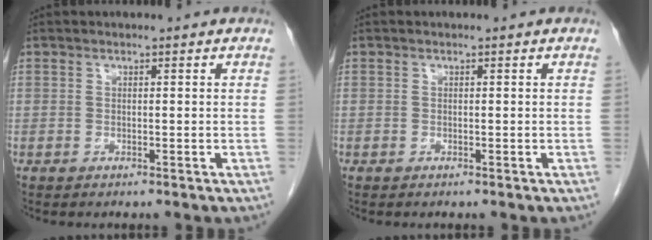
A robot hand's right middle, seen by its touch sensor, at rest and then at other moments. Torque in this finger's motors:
{"motor_torque": [0.00, -2.14, -0.15, -0.06]}